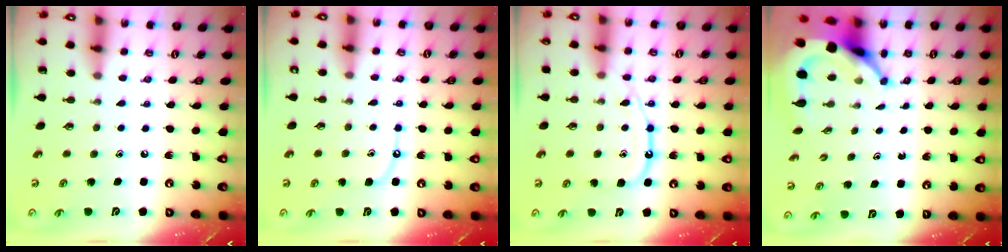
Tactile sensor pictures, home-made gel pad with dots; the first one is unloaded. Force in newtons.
{"total": 6.0, "press": 5.9, "slide": 0.6}
{"total": 13.1, "press": 13.0, "slide": 1.3}
{"total": 6.7, "press": 6.6, "slide": 0.8}